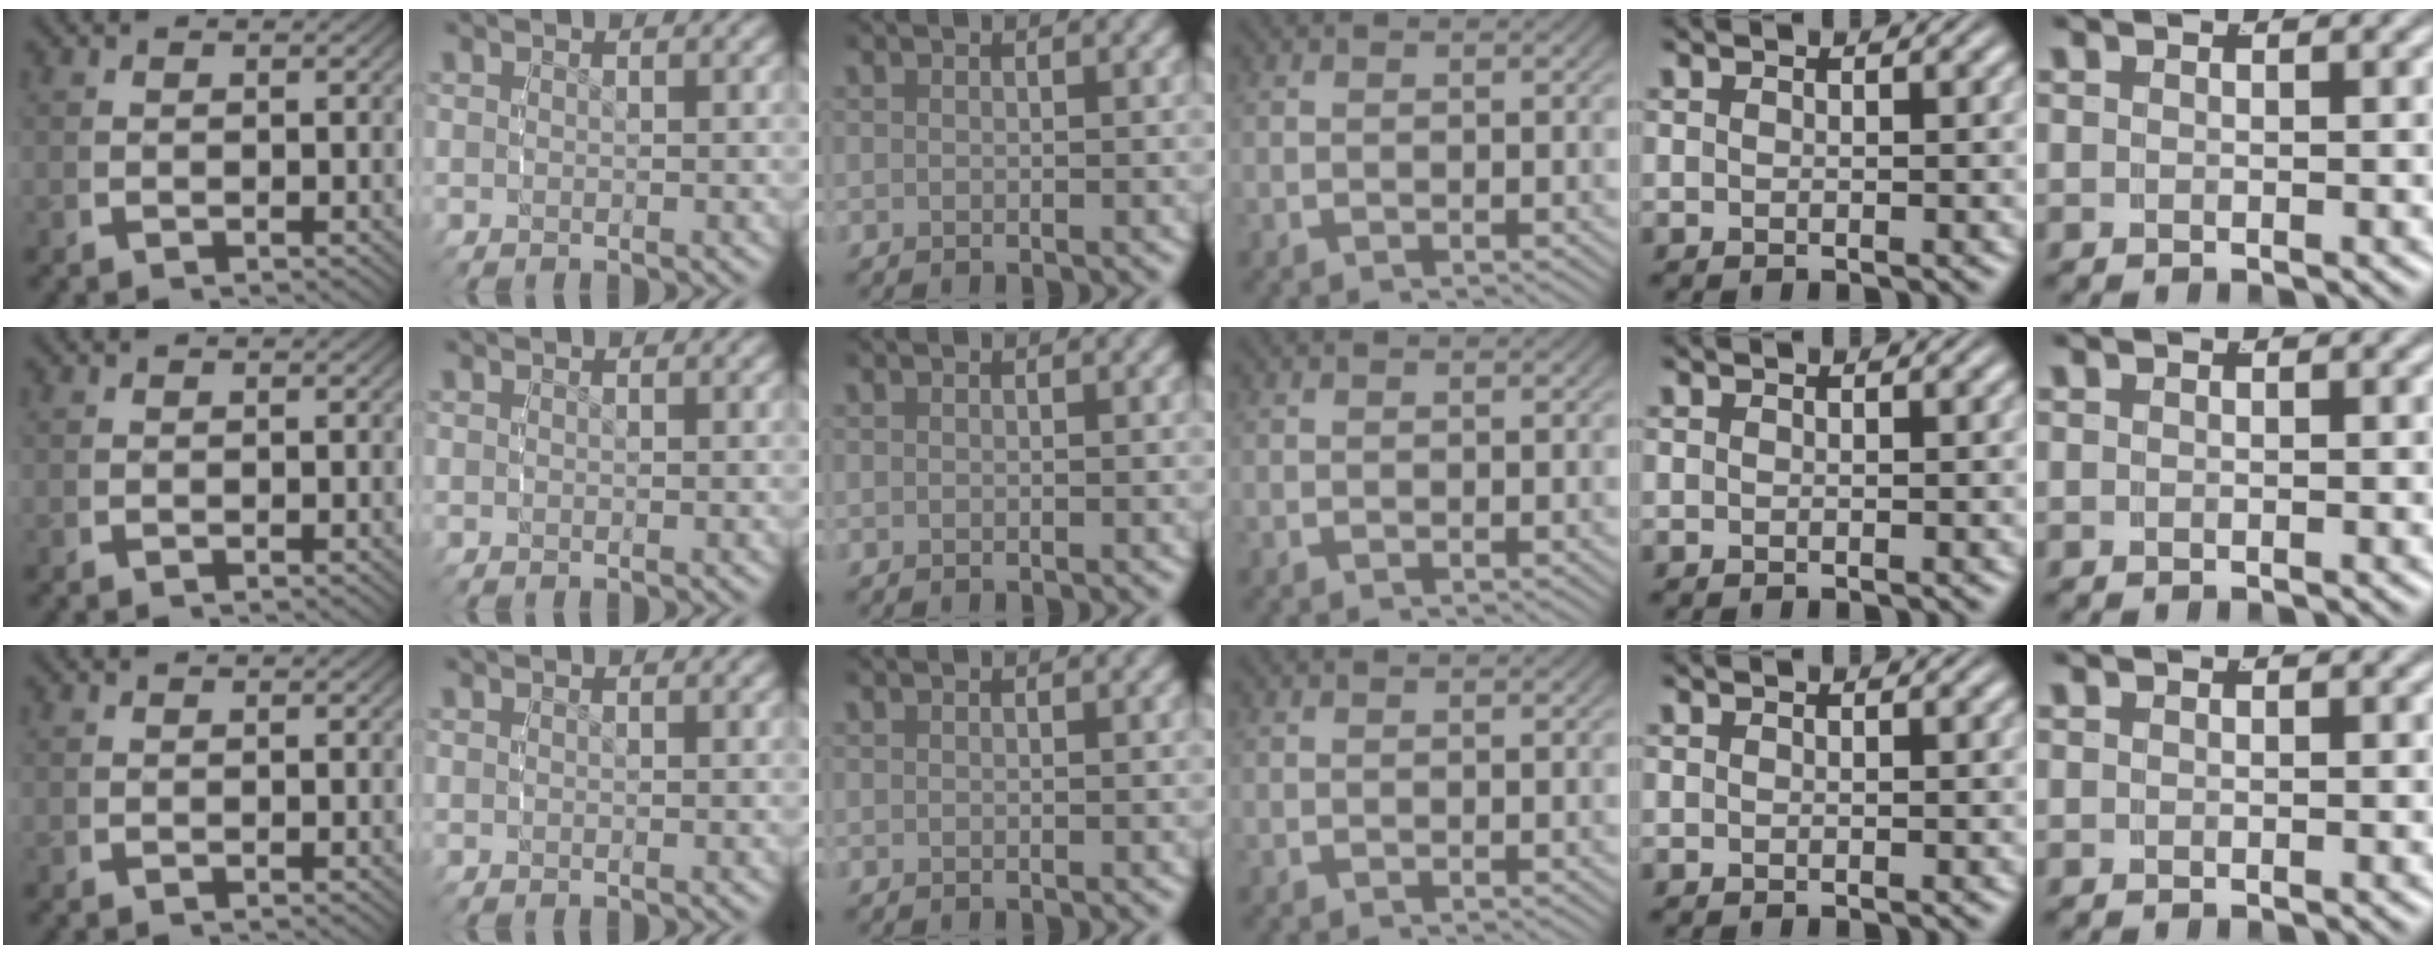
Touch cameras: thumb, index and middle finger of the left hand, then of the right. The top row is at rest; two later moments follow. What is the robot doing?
{"motion": "reach", "object": "jar lid"}